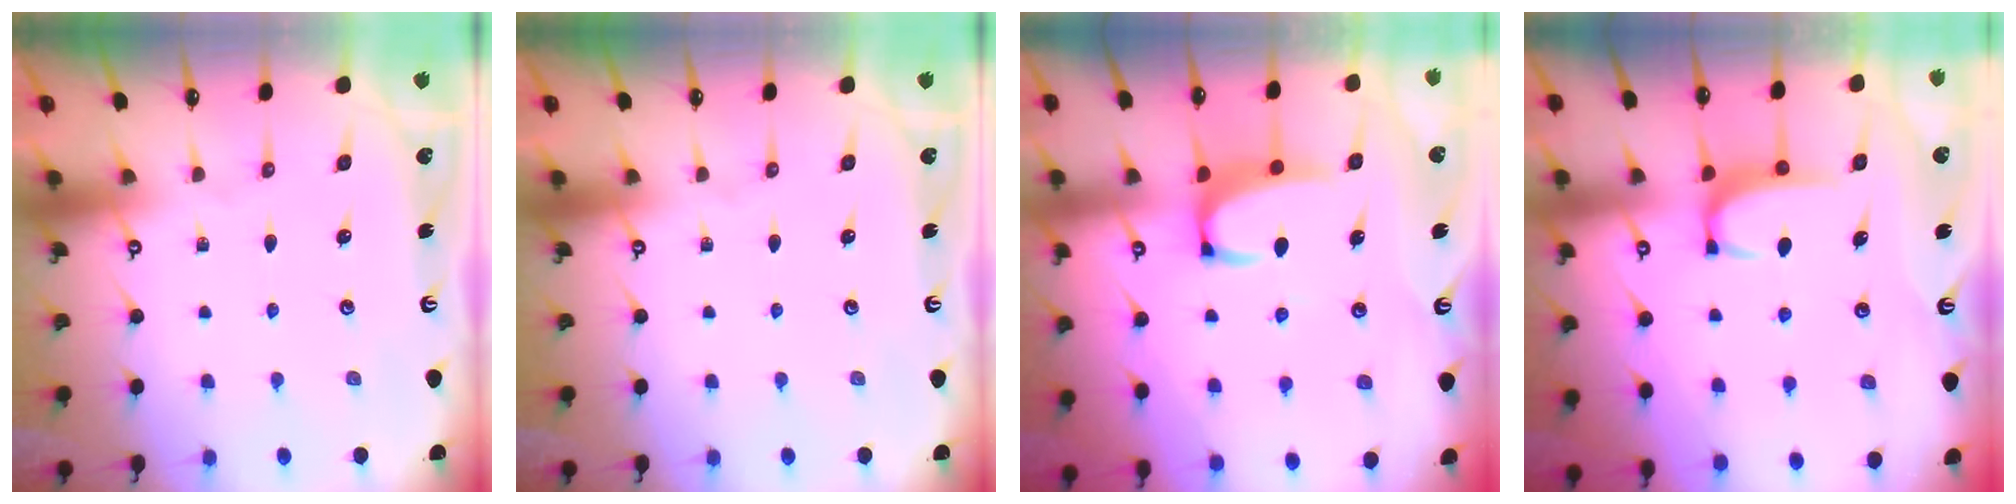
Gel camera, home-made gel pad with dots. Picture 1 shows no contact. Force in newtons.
{"total": 0.0}
{"total": 3.6, "press": 3.5, "slide": 0.7}
{"total": 2.1, "press": 2.1, "slide": 0.1}